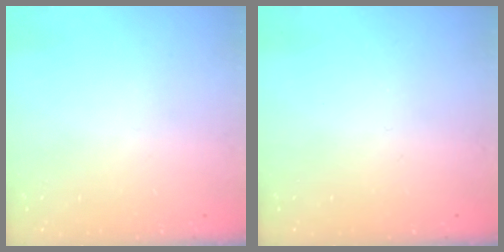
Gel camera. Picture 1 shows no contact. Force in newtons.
{"total": 0.0}